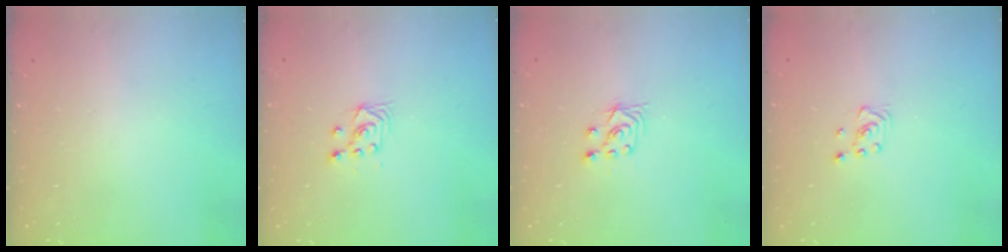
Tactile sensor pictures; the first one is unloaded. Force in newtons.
{"total": 3.6, "press": 3.2, "slide": 1.6}
{"total": 3.4, "press": 3.2, "slide": 0.9}
{"total": 2.8, "press": 2.6, "slide": 1.0}